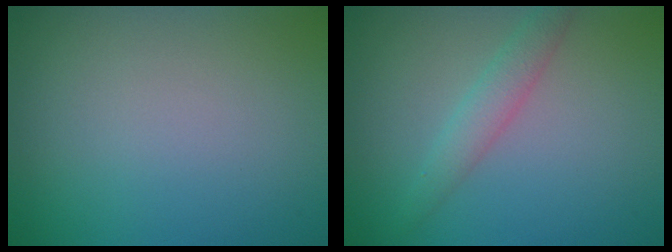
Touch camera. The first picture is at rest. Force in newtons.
{"total": 2.2, "press": 2.2, "slide": 0.0}